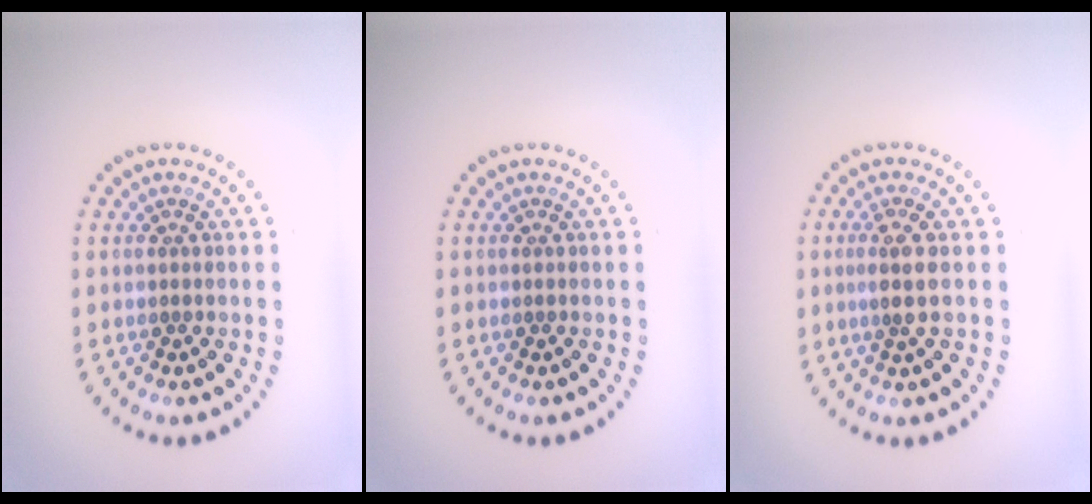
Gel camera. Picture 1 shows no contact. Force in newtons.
{"total": 0.0}
{"total": 2.2, "press": 1.8, "slide": 1.3}